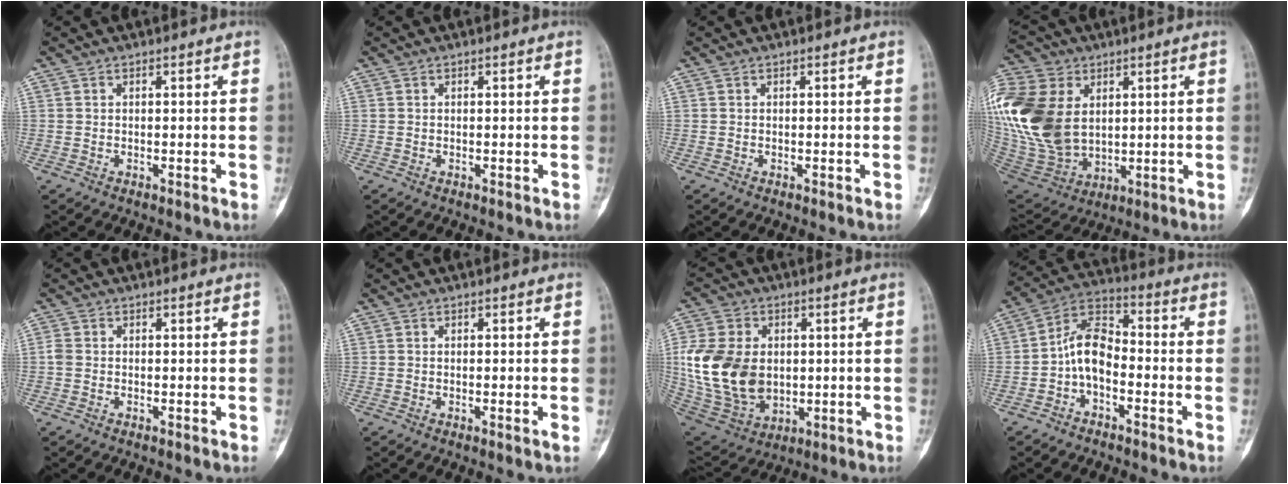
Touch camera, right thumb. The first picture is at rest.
{"total": 0.0}
{"total": 0.0}
{"total": 26.0, "force": [5.6, 18.3, 17.6], "torque": [-0.412, -0.002, 0.123]}
{"total": 1.3, "force": [-0.1, 1.0, 0.8], "torque": [-0.019, 0.000, -0.005]}
{"total": 1.0, "force": [-0.2, 0.1, 1.0], "torque": [-0.018, -0.004, -0.003]}
{"total": 19.2, "force": [0.9, 14.0, 13.1], "torque": [-0.250, -0.006, 0.038]}
{"total": 8.9, "force": [-2.5, 5.5, 6.5], "torque": [-0.110, 0.043, -0.060]}